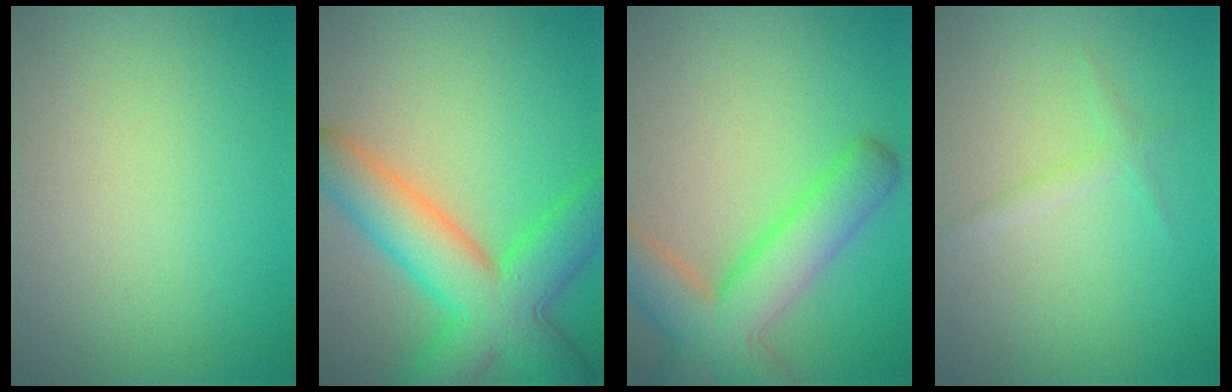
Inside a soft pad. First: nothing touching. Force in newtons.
{"total": 9.0, "press": 9.0, "slide": 0.3}
{"total": 7.3, "press": 7.3, "slide": 0.4}
{"total": 1.0, "press": 1.0, "slide": 0.1}